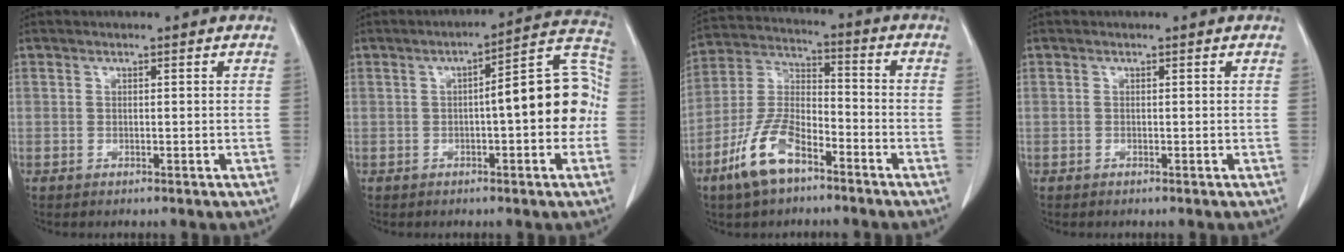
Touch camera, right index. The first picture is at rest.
{"total": 12.2, "force": [-0.9, 2.5, 11.9], "torque": [-0.149, 0.040, -0.014]}
{"total": 11.5, "force": [-7.0, 4.6, 7.9], "torque": [-0.178, 0.003, -0.137]}
{"total": 0.0}